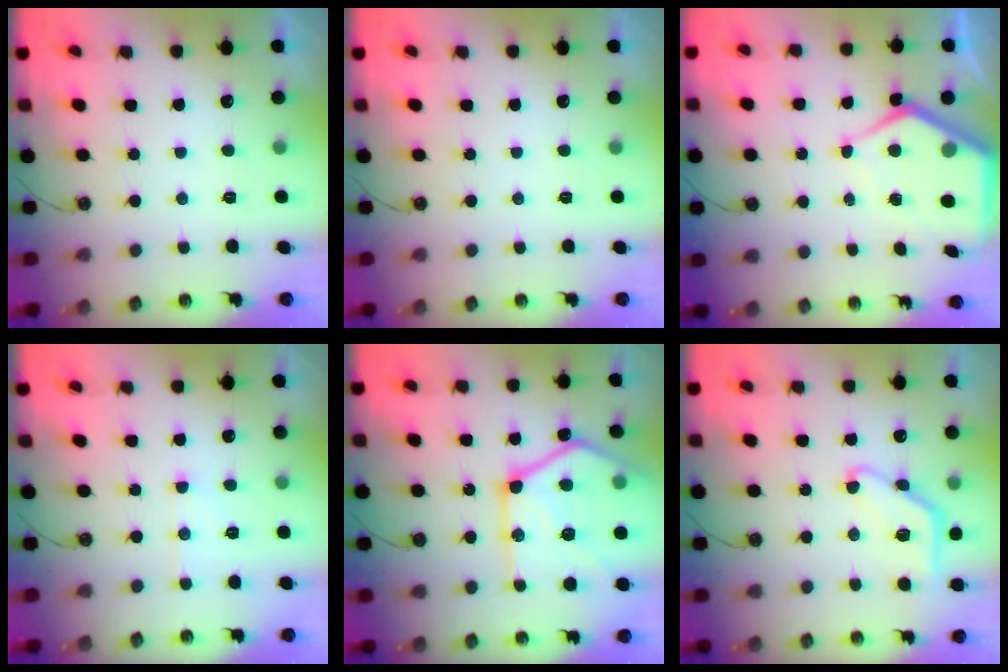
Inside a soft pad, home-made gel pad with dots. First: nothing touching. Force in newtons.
{"total": 0.0}
{"total": 10.1, "press": 10.0, "slide": 1.0}
{"total": 5.5, "press": 5.5, "slide": 0.4}
{"total": 26.3, "press": 26.2, "slide": 2.8}
{"total": 12.2, "press": 12.1, "slide": 0.7}